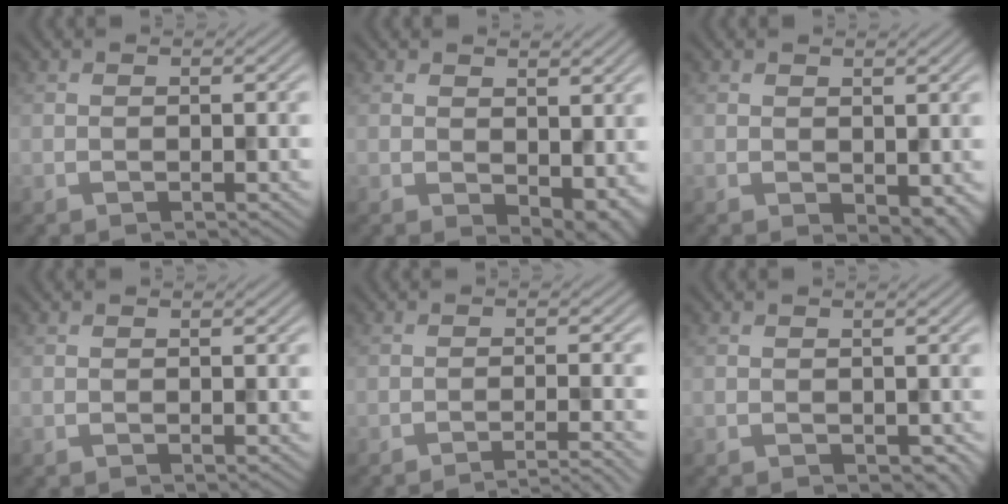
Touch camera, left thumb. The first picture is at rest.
{"total": 4.9, "force": [0.4, 3.1, 3.8], "torque": [-0.061, -0.021, 0.016]}
{"total": 2.5, "force": [0.2, 1.6, 1.9], "torque": [-0.031, -0.009, 0.008]}
{"total": 0.0}
{"total": 3.5, "force": [-2.5, 0.2, 2.4], "torque": [-0.027, 0.008, -0.054]}
{"total": 0.9, "force": [0.1, 0.7, 0.5], "torque": [-0.011, -0.005, 0.004]}